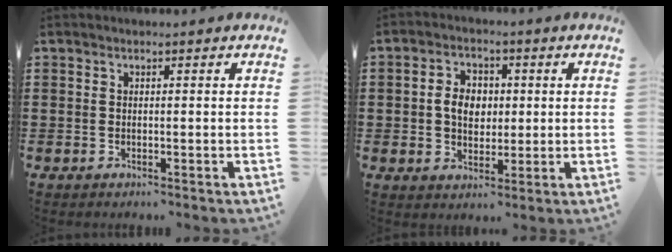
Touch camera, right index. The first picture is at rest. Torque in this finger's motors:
{"motor_torque": [1.01, 1.13, 0.17, 0.04]}